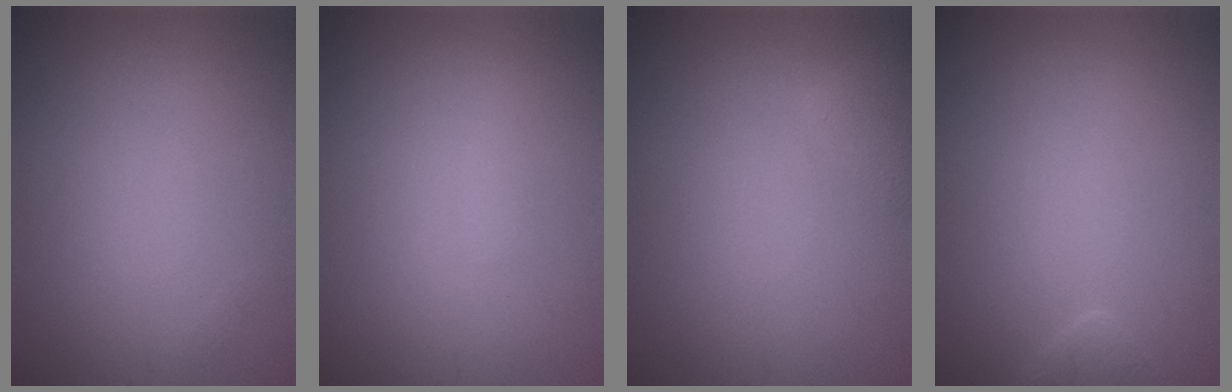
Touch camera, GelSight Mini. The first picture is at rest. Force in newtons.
{"total": 0.5, "press": 0.5, "slide": 0.1}
{"total": 1.6, "press": 1.6, "slide": 0.2}
{"total": 1.6, "press": 1.6, "slide": 0.1}